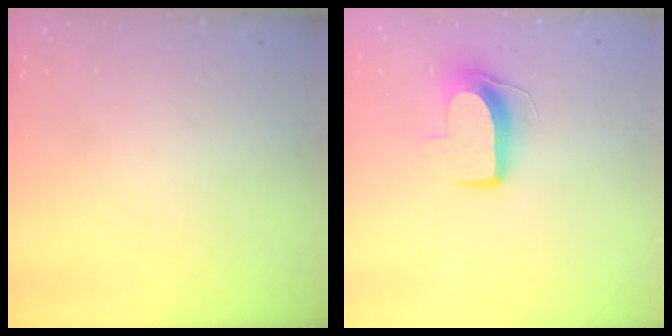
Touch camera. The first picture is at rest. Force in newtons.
{"total": 9.5, "press": 9.5, "slide": 0.3}